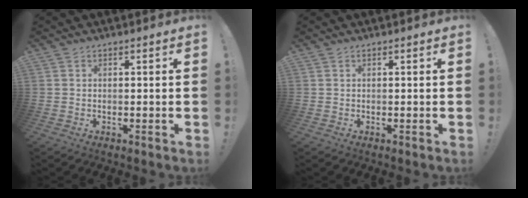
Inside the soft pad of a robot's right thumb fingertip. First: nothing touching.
{"total": 0.0}